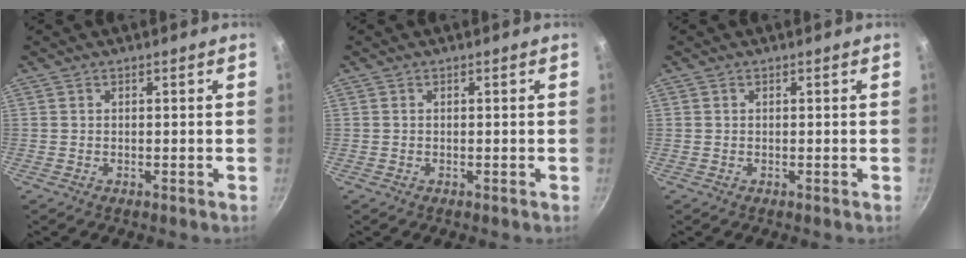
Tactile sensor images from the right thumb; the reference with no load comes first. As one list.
[{"total": 0.0}, {"total": 0.0}]